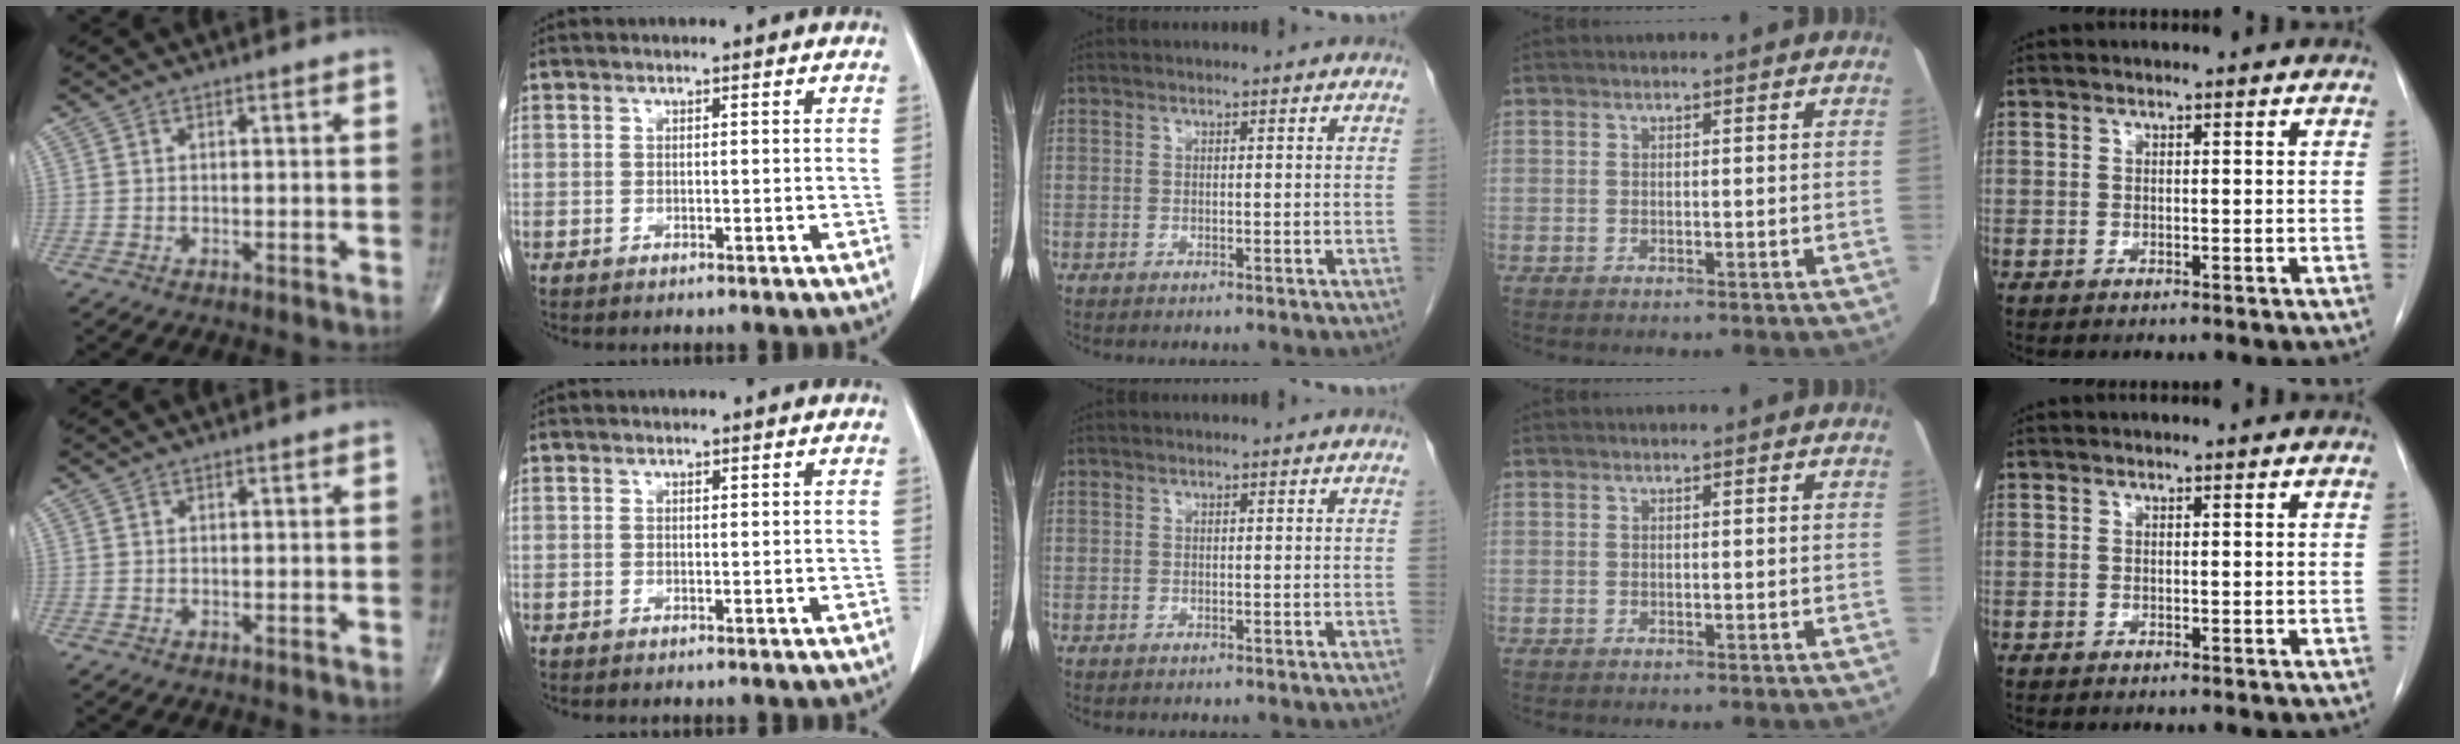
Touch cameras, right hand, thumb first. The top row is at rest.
{}